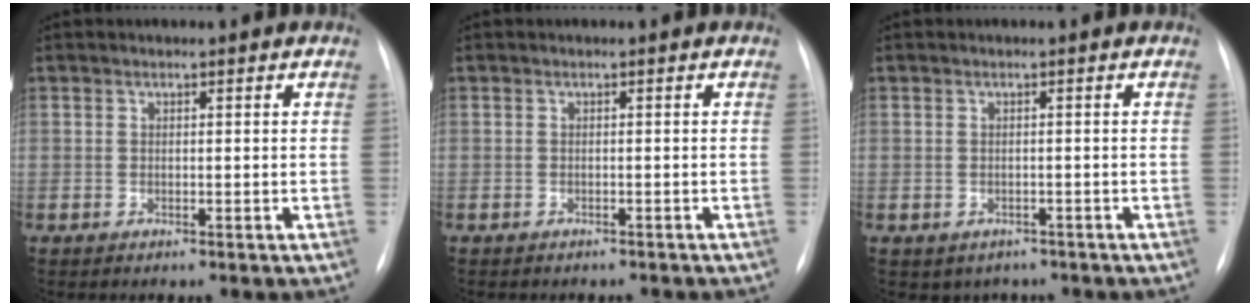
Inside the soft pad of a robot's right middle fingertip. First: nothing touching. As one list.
[{"total": 3.3, "force": [-2.9, 1.2, 1.0], "torque": [-0.014, -0.004, -0.031]}, {"total": 3.1, "force": [-2.1, 2.2, 0.5], "torque": [-0.004, 0.008, -0.024]}]